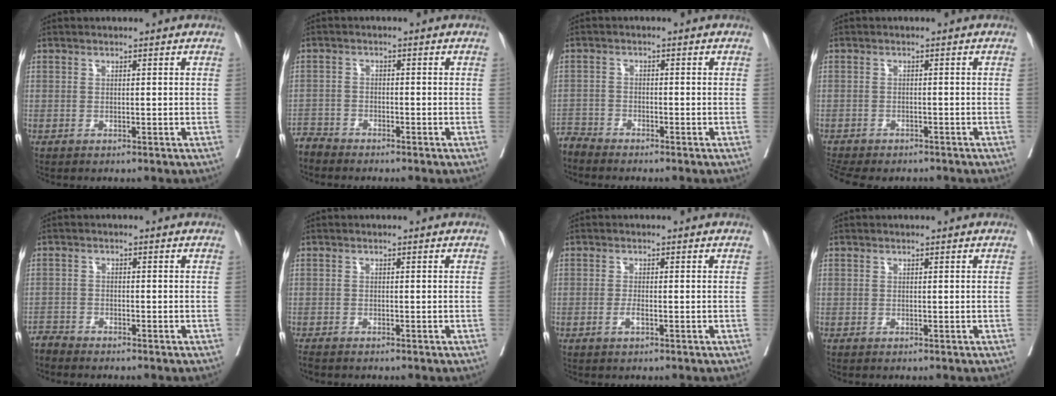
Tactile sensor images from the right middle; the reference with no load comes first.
{"total": 2.6, "force": [-2.4, 0.3, -0.8], "torque": [0.021, -0.009, -0.050]}
{"total": 2.7, "force": [-2.6, 0.0, -0.8], "torque": [0.024, -0.012, -0.053]}
{"total": 10.7, "force": [-9.0, 3.7, 4.3], "torque": [-0.097, -0.007, -0.120]}
{"total": 2.0, "force": [-1.9, 0.0, -0.7], "torque": [0.019, -0.009, -0.038]}
{"total": 1.7, "force": [-1.6, 0.4, 0.6], "torque": [-0.010, -0.005, -0.024]}
{"total": 1.4, "force": [-0.6, 0.2, 1.2], "torque": [-0.023, 0.000, -0.013]}
{"total": 0.0}